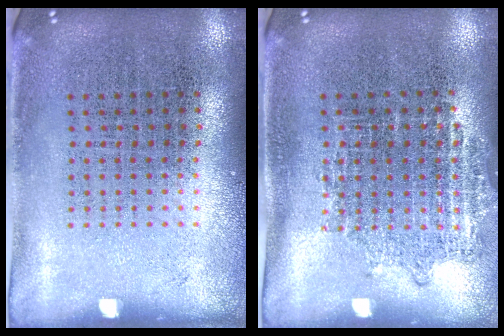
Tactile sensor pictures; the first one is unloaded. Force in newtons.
{"total": 0.9, "press": 0.9, "slide": 0.2}